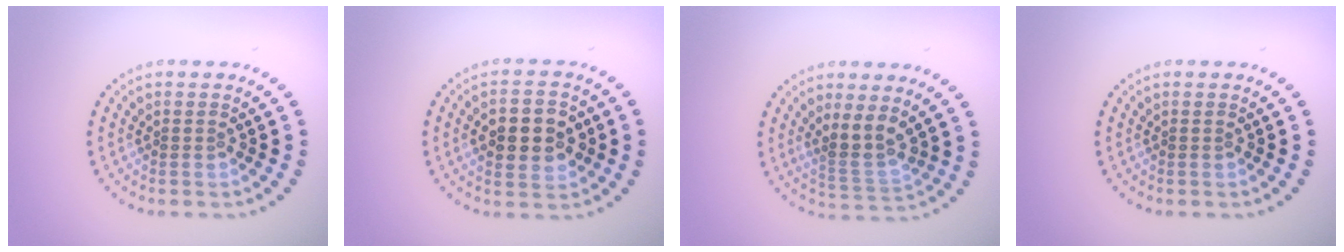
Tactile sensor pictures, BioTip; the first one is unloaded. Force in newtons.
{"total": 5.3, "press": 5.3, "slide": 0.3}
{"total": 3.0, "press": 2.4, "slide": 1.8}
{"total": 0.0}